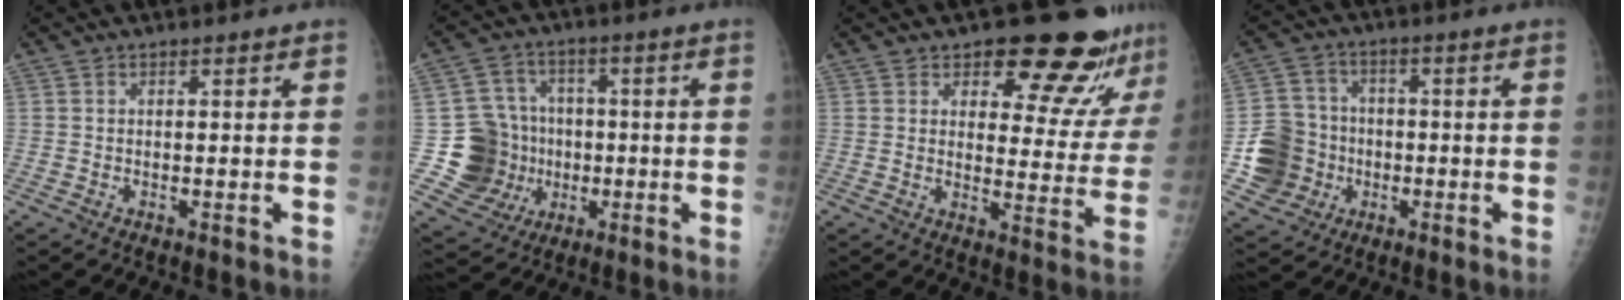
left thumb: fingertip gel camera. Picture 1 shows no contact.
{"total": 11.7, "force": [-1.1, 11.3, 2.8], "torque": [-0.007, 0.018, -0.011]}
{"total": 14.7, "force": [11.8, 5.5, 6.9], "torque": [-0.031, -0.086, 0.138]}
{"total": 10.6, "force": [-2.3, 9.9, 3.0], "torque": [-0.025, 0.016, -0.039]}